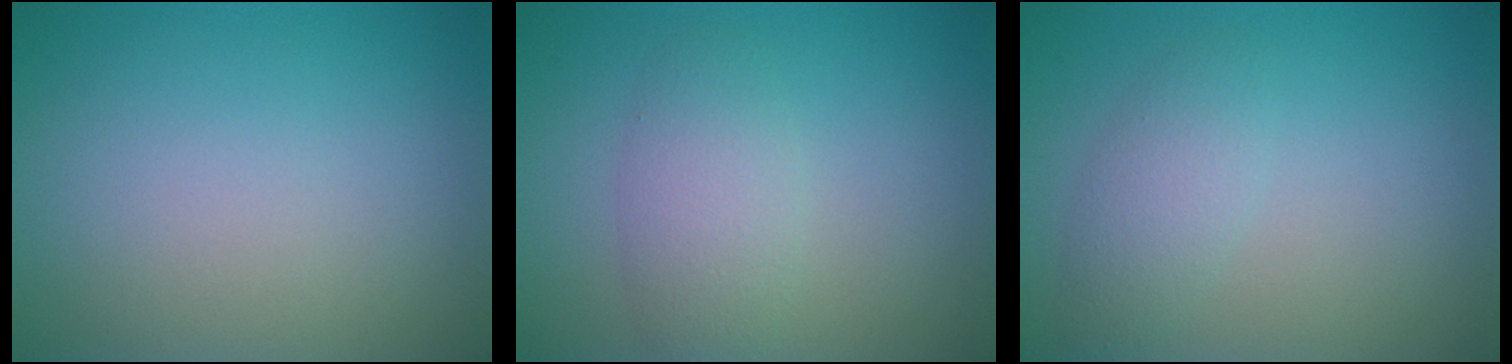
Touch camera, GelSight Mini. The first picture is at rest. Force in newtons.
{"total": 2.9, "press": 2.9, "slide": 0.2}
{"total": 2.2, "press": 2.2, "slide": 0.1}